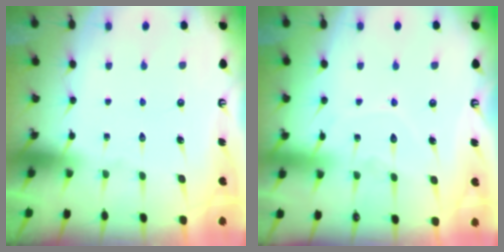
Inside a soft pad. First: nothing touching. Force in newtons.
{"total": 6.8, "press": 6.8, "slide": 0.7}